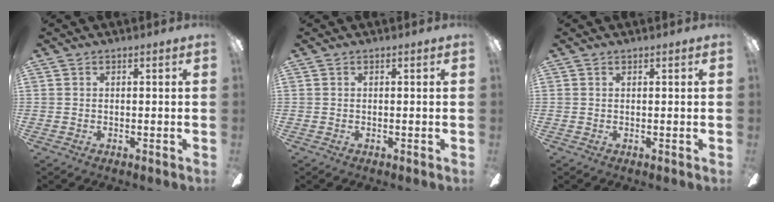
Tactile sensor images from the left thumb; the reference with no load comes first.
{"total": 0.0}
{"total": 0.0}